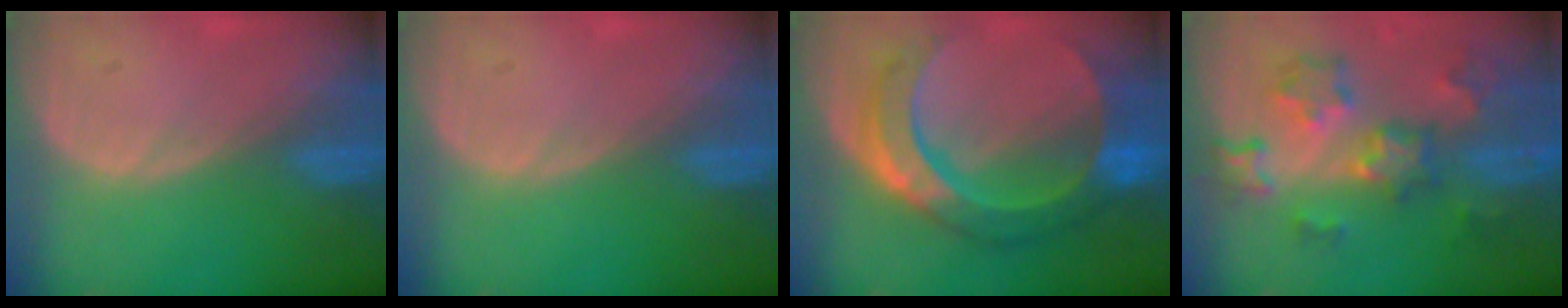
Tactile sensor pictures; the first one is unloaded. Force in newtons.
{"total": 0.0}
{"total": 10.8, "press": 10.7, "slide": 1.0}
{"total": 9.2, "press": 8.1, "slide": 4.4}